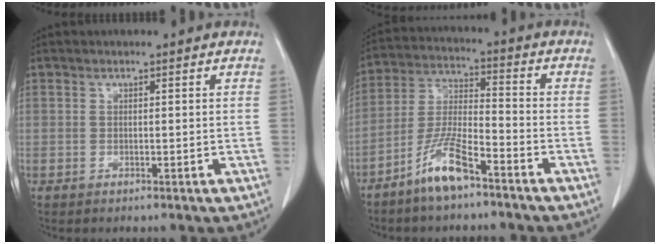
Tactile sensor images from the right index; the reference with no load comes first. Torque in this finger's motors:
{"motor_torque": [0.24, -0.19, 0.21, 0.15]}